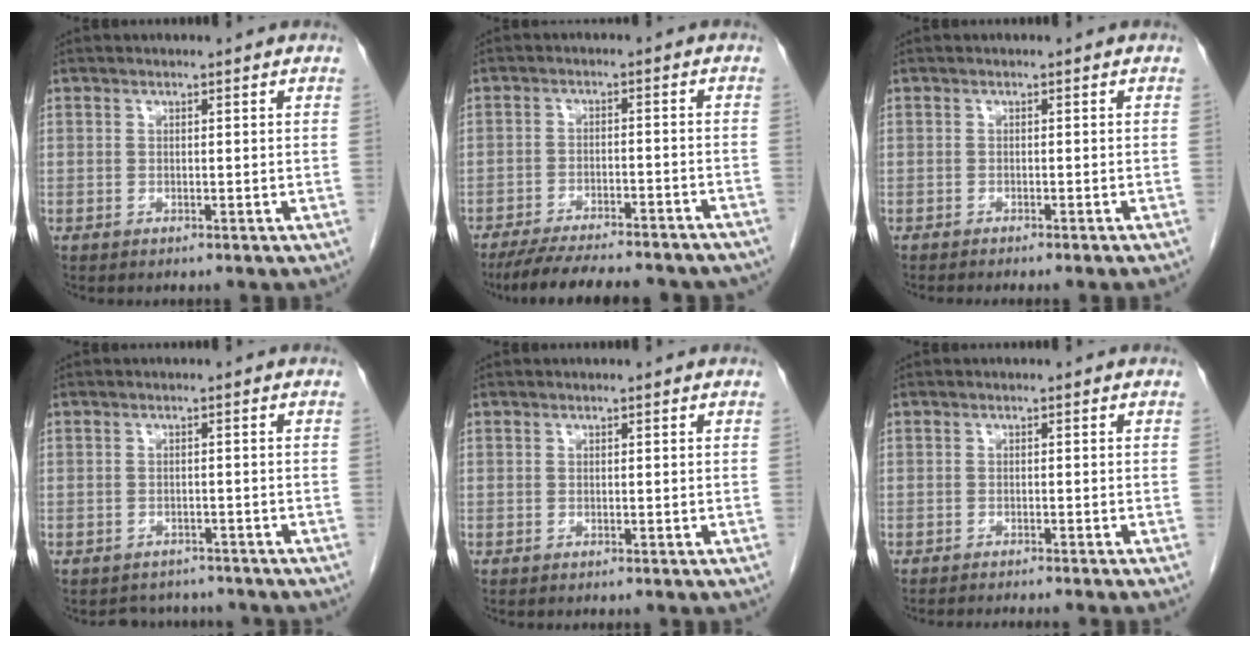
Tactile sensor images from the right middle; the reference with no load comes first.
{"total": 18.7, "force": [-16.6, 3.4, 8.0], "torque": [-0.121, -0.014, -0.223]}
{"total": 3.6, "force": [-3.1, -0.5, 1.8], "torque": [-0.016, 0.002, -0.041]}
{"total": 4.5, "force": [-4.0, 1.9, 0.0], "torque": [0.003, 0.007, -0.051]}
{"total": 0.0}
{"total": 5.9, "force": [-5.3, -0.7, 2.5], "torque": [-0.012, -0.007, -0.073]}